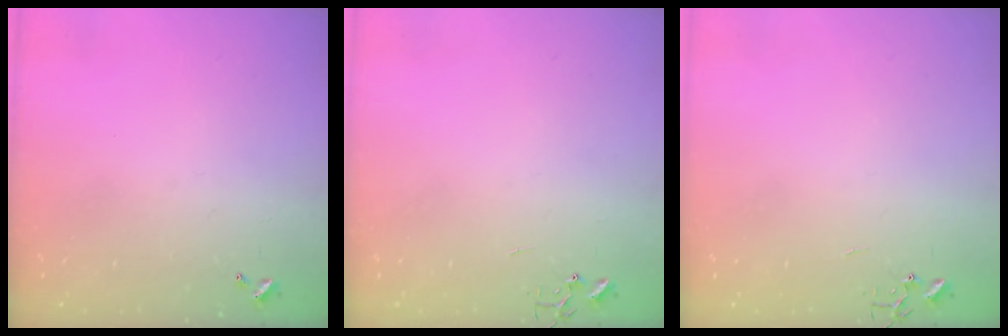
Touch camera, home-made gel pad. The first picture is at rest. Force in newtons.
{"total": 0.0}
{"total": 0.0}